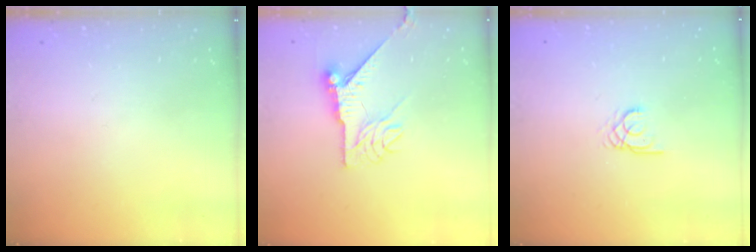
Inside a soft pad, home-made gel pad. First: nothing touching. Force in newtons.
{"total": 8.7, "press": 8.7, "slide": 0.3}
{"total": 1.8, "press": 1.8, "slide": 0.2}